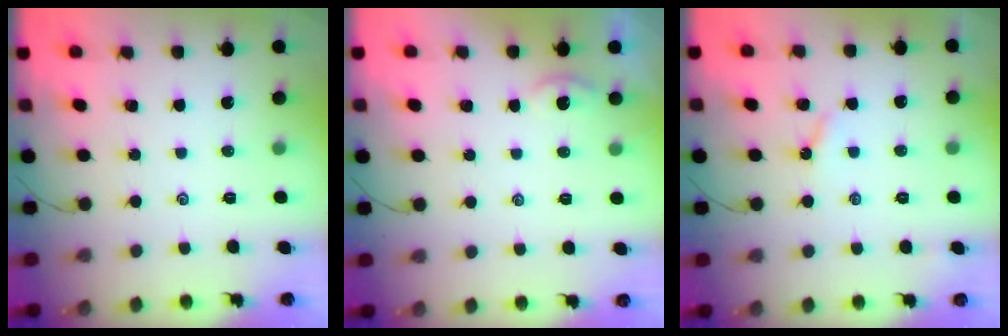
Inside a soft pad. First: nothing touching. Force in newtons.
{"total": 0.6, "press": 0.6, "slide": 0.2}
{"total": 2.5, "press": 2.4, "slide": 0.4}